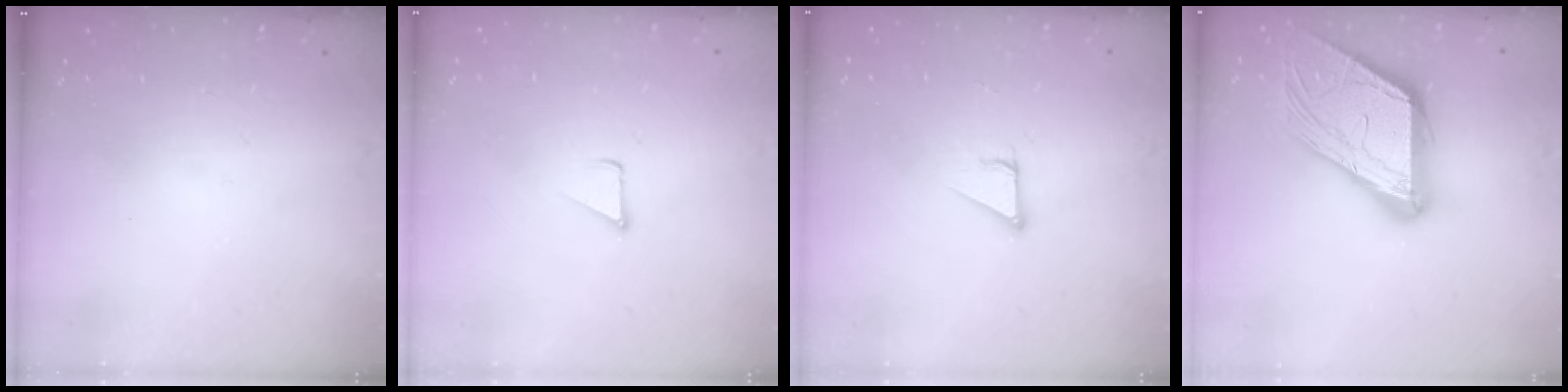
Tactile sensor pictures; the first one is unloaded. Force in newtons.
{"total": 1.7, "press": 1.7, "slide": 0.1}
{"total": 2.8, "press": 2.8, "slide": 0.2}
{"total": 17.8, "press": 17.7, "slide": 1.8}